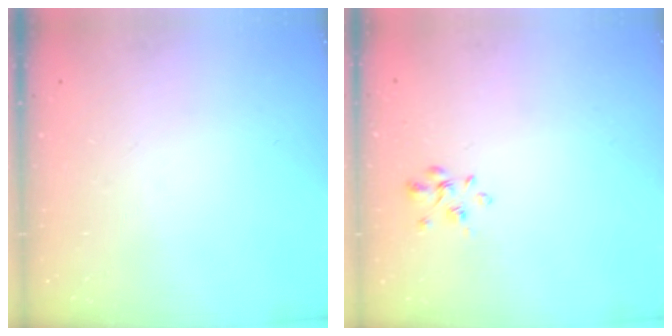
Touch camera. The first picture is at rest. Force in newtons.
{"total": 2.4, "press": 2.3, "slide": 0.8}